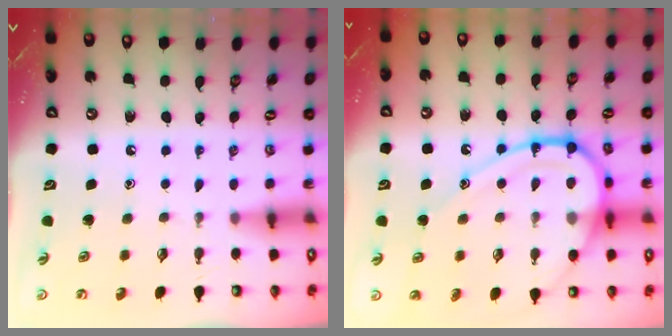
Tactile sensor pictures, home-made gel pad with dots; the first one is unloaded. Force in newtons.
{"total": 15.8, "press": 15.7, "slide": 1.2}